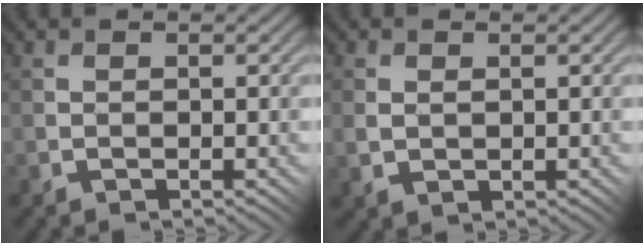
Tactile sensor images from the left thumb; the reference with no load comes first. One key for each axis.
{"total": 2.1, "fx": 0.2, "fy": 1.4, "fz": 1.5, "tx": -0.034, "ty": -0.005, "tz": 0.011}